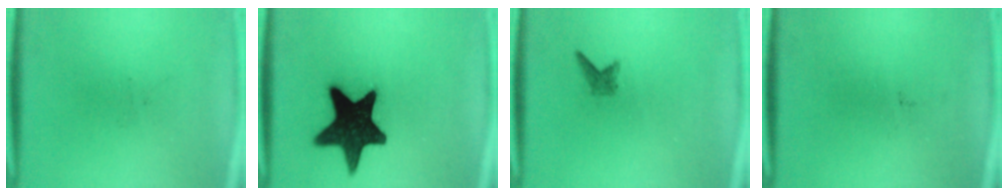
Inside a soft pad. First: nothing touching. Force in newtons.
{"total": 18.0}
{"total": 1.2}
{"total": 0.0}